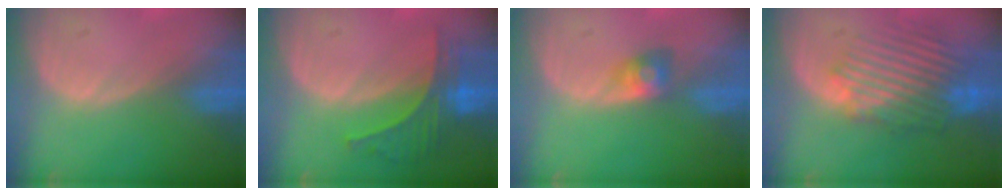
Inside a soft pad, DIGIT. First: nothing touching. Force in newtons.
{"total": 6.1, "press": 6.0, "slide": 1.0}
{"total": 2.8, "press": 2.6, "slide": 1.1}
{"total": 10.2, "press": 9.1, "slide": 4.7}